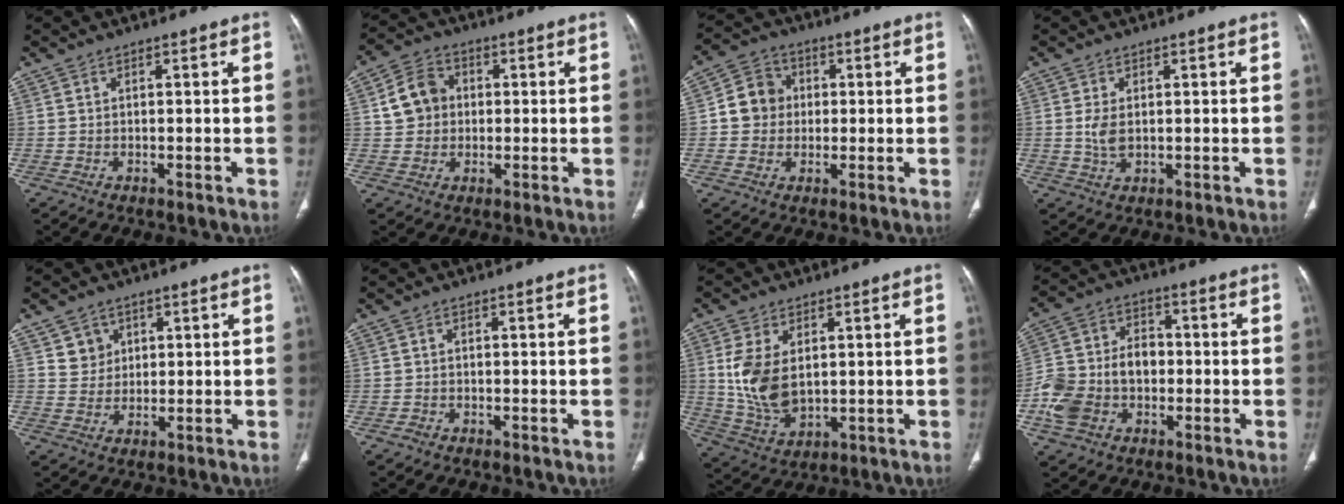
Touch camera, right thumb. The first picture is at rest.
{"total": 7.5, "force": [0.7, 6.5, 3.6], "torque": [-0.047, 0.012, 0.005]}
{"total": 7.5, "force": [0.3, 6.9, 2.9], "torque": [-0.023, 0.013, -0.007]}
{"total": 3.4, "force": [0.3, 2.0, 2.7], "torque": [-0.059, -0.006, 0.009]}
{"total": 4.0, "force": [1.8, 3.5, 0.5], "torque": [0.012, -0.011, 0.034]}
{"total": 1.2, "force": [-0.7, 0.9, 0.3], "torque": [-0.005, 0.002, -0.015]}
{"total": 10.8, "force": [1.7, 6.6, 8.3], "torque": [-0.158, -0.013, 0.047]}
{"total": 13.5, "force": [-2.7, 10.0, 8.6], "torque": [-0.151, 0.037, -0.052]}